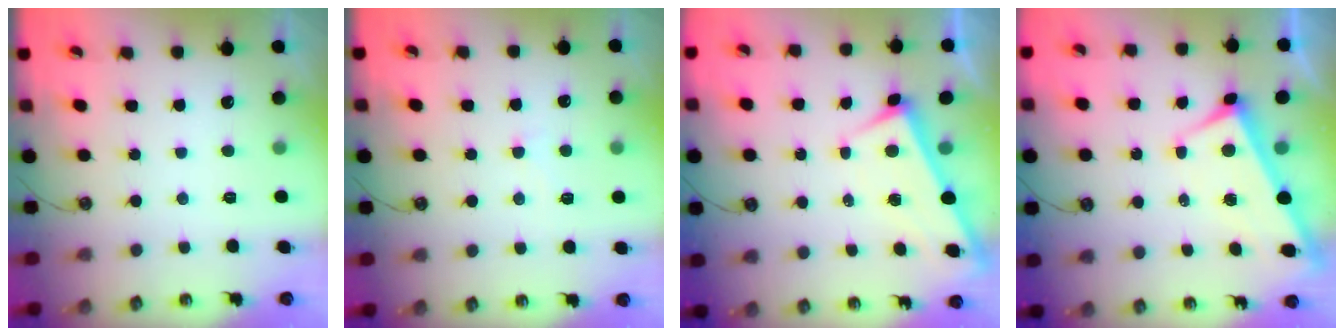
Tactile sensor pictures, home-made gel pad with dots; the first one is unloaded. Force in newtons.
{"total": 1.8, "press": 1.7, "slide": 0.6}
{"total": 2.4, "press": 2.4, "slide": 0.2}
{"total": 3.1, "press": 3.0, "slide": 0.8}